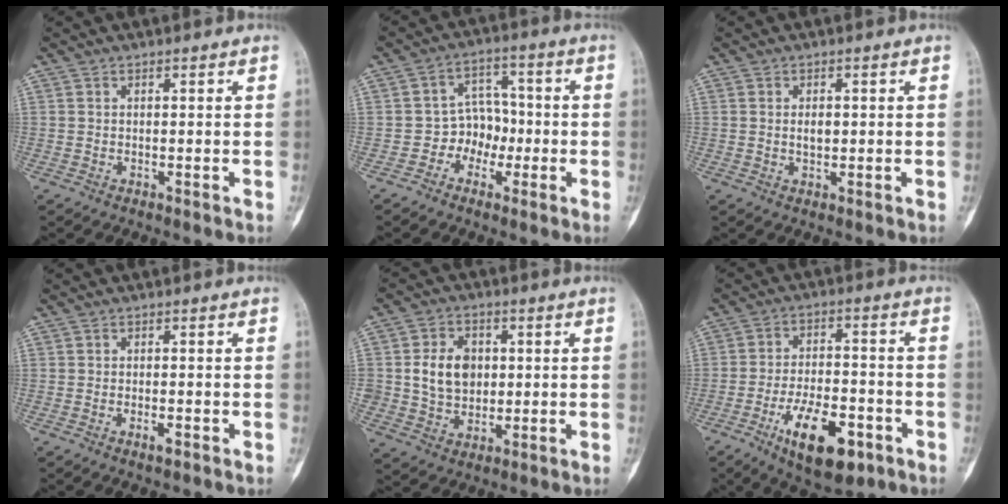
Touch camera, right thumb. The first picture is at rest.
{"total": 6.6, "force": [-2.2, 5.6, 2.8], "torque": [0.006, 0.031, -0.049]}
{"total": 1.9, "force": [0.1, 1.1, 1.5], "torque": [-0.019, 0.000, 0.003]}
{"total": 1.6, "force": [-0.8, 0.6, 1.3], "torque": [-0.024, 0.001, -0.013]}
{"total": 9.7, "force": [1.1, 7.7, 5.9], "torque": [-0.070, -0.001, 0.023]}
{"total": 14.1, "force": [-6.6, 6.2, 10.8], "torque": [-0.162, 0.022, -0.101]}